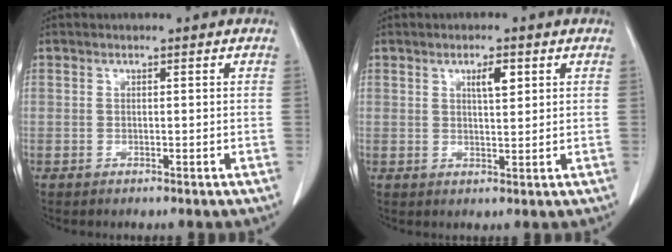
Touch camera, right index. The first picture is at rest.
{"total": 3.0, "force": [1.4, 0.8, 2.6], "torque": [-0.045, -0.002, 0.023]}